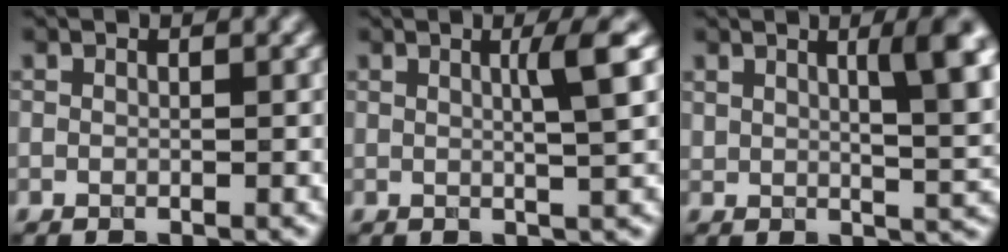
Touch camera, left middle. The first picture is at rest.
{"total": 2.8, "force": [0.7, 0.0, 2.7], "torque": [-0.040, 0.007, 0.017]}
{"total": 5.6, "force": [2.3, 1.3, 4.9], "torque": [-0.058, 0.003, 0.048]}